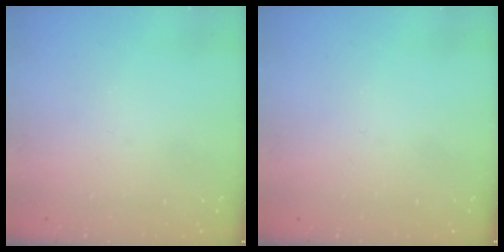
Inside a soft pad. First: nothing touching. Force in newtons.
{"total": 0.0}